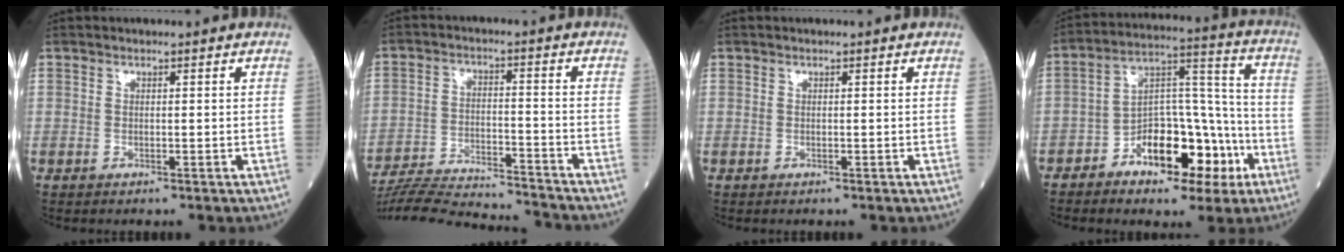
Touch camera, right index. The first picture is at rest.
{"total": 17.5, "force": [-16.9, 0.9, 4.5], "torque": [-0.093, -0.007, -0.260]}
{"total": 0.0}
{"total": 13.7, "force": [-6.5, 6.7, 10.0], "torque": [-0.160, 0.034, -0.092]}